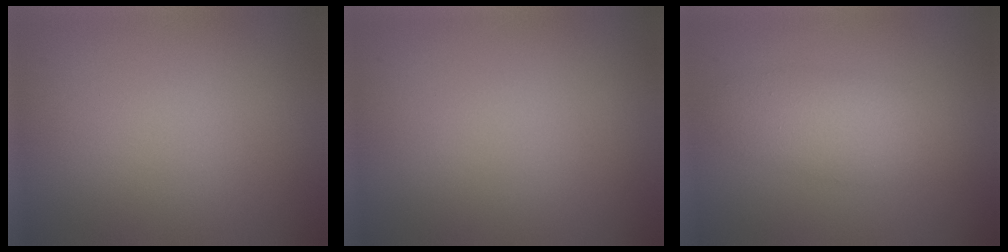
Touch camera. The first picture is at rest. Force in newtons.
{"total": 0.0}
{"total": 3.5, "press": 3.5, "slide": 0.1}